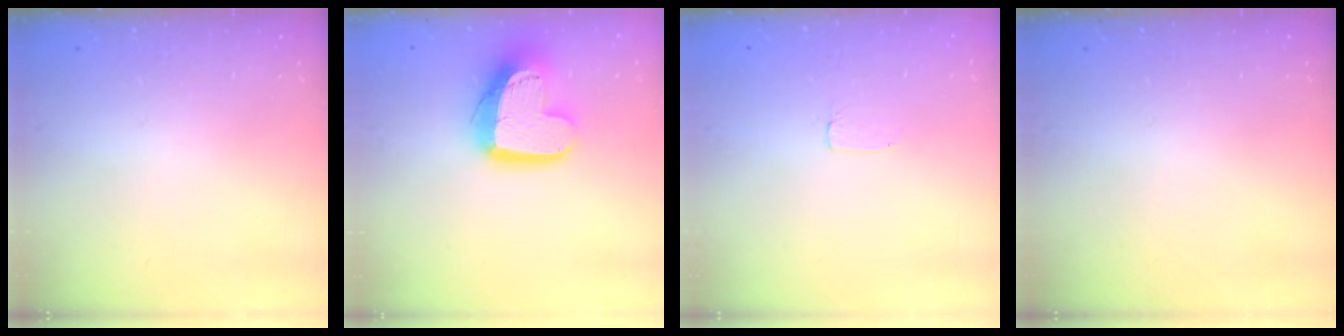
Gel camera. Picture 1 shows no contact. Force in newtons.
{"total": 17.0, "press": 17.0, "slide": 1.7}
{"total": 2.0, "press": 2.0, "slide": 0.0}
{"total": 0.0}